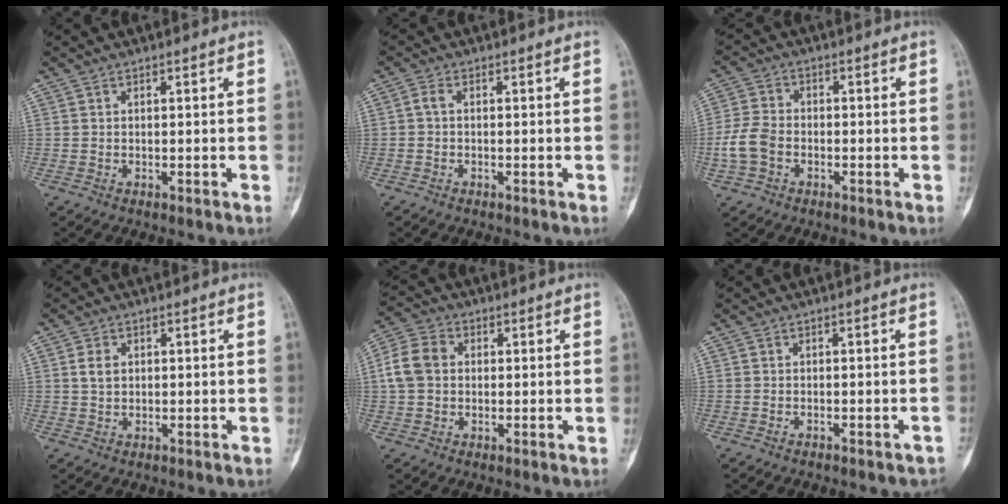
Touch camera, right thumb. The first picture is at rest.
{"total": 1.3, "force": [-0.1, 0.7, 1.1], "torque": [-0.020, 0.002, -0.007]}
{"total": 6.3, "force": [-1.9, 4.5, 3.9], "torque": [-0.083, 0.013, -0.044]}
{"total": 2.7, "force": [0.6, 1.9, 1.8], "torque": [-0.023, 0.002, 0.012]}
{"total": 7.2, "force": [0.6, 5.7, 4.4], "torque": [-0.086, 0.019, 0.005]}
{"total": 2.7, "force": [-2.3, 0.9, 1.0], "torque": [-0.022, 0.017, -0.020]}